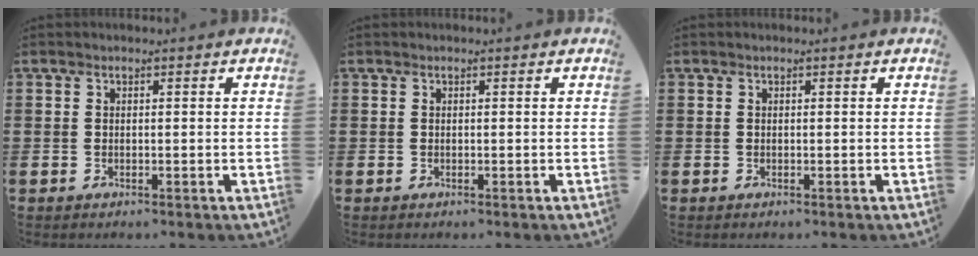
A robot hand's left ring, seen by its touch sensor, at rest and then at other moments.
{"total": 0.0}
{"total": 0.0}